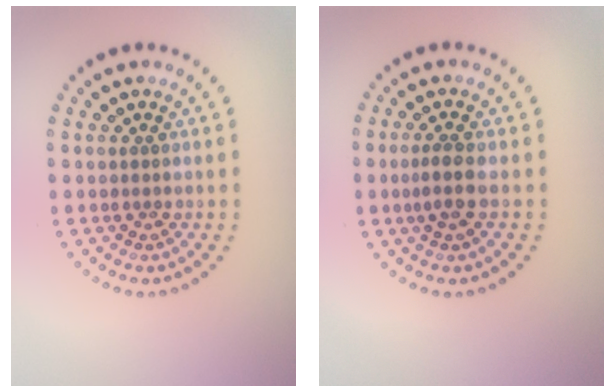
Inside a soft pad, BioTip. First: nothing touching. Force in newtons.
{"total": 2.0, "press": 1.8, "slide": 0.9}